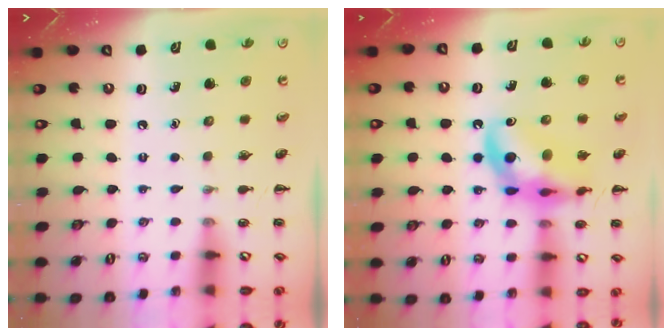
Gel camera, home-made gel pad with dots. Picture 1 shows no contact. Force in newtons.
{"total": 15.5, "press": 15.1, "slide": 3.7}